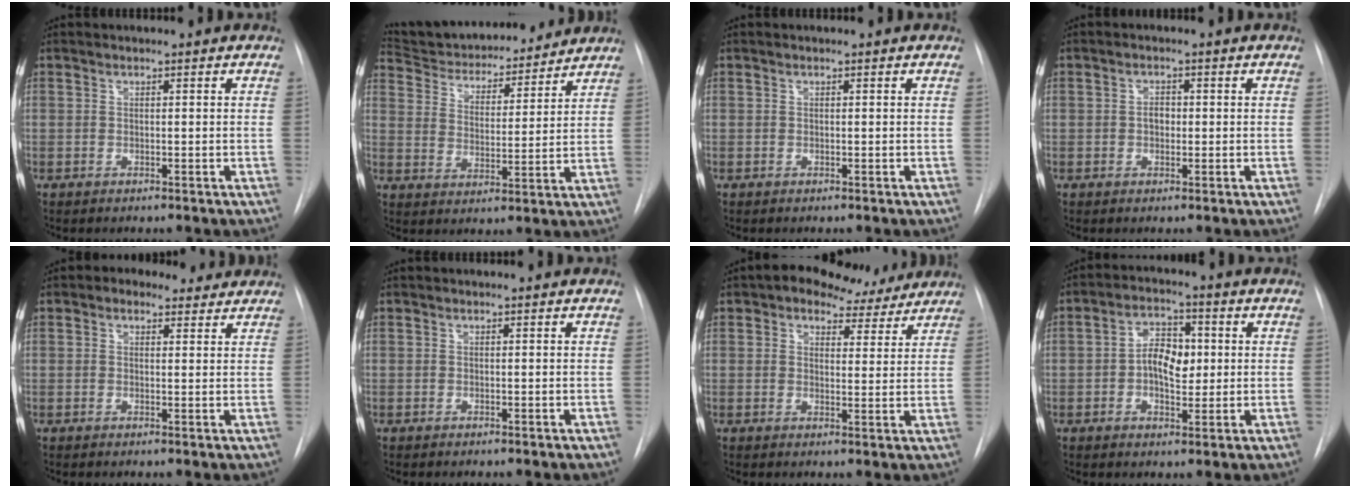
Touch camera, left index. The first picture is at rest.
{"total": 17.6, "force": [16.3, 4.2, 5.1], "torque": [-0.085, 0.005, 0.246]}
{"total": 0.0}
{"total": 1.8, "force": [-0.6, 1.1, 1.2], "torque": [-0.019, -0.002, -0.012]}
{"total": 3.9, "force": [2.7, 2.6, 1.3], "torque": [-0.016, 0.013, 0.034]}
{"total": 0.0}
{"total": 8.2, "force": [6.3, 4.4, 2.9], "torque": [-0.023, 0.014, 0.074]}
{"total": 6.6, "force": [-0.5, 3.7, 5.5], "torque": [-0.096, 0.010, -0.009]}